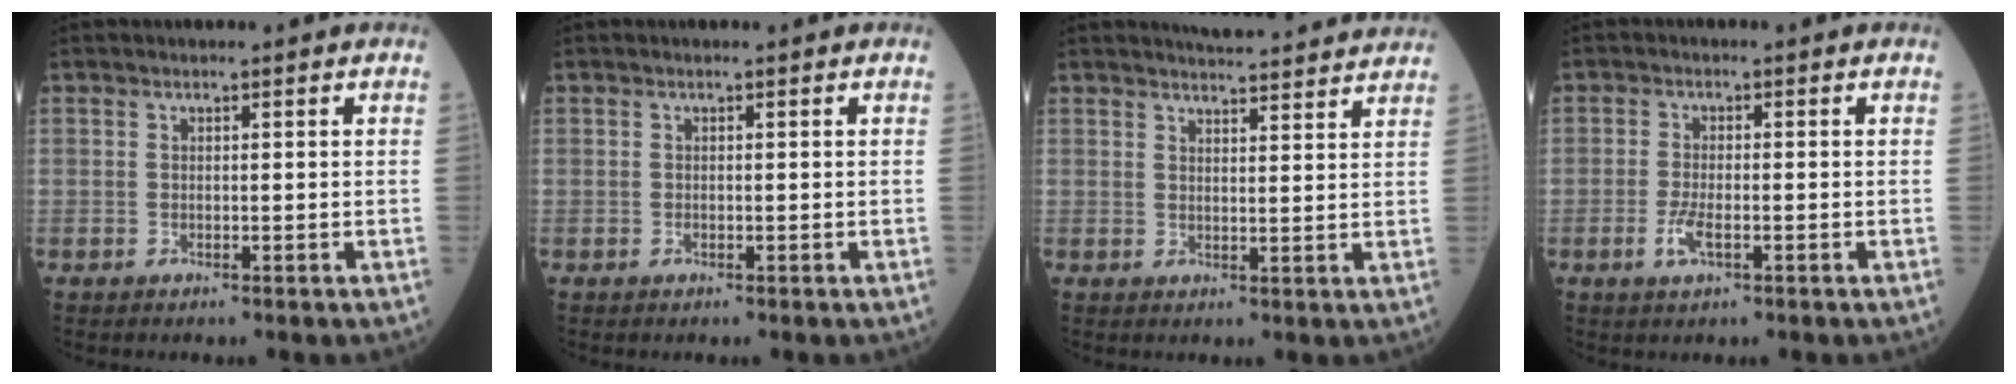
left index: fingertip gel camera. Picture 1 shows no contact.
{"total": 0.0}
{"total": 10.0, "force": [9.6, 0.6, 2.8], "torque": [-0.039, 0.007, 0.115]}
{"total": 3.0, "force": [-1.1, 0.8, 2.6], "torque": [-0.063, -0.005, -0.021]}